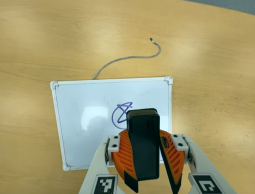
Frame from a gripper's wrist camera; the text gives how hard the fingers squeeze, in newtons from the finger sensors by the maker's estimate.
{"total": 12.0, "left": 12.2, "right": 11.7}